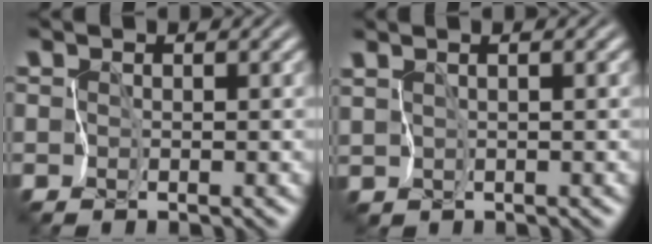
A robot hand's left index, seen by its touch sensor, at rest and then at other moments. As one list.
[{"total": 1.2, "force": [1.0, -0.2, 0.6], "torque": [-0.011, 0.004, 0.022]}]